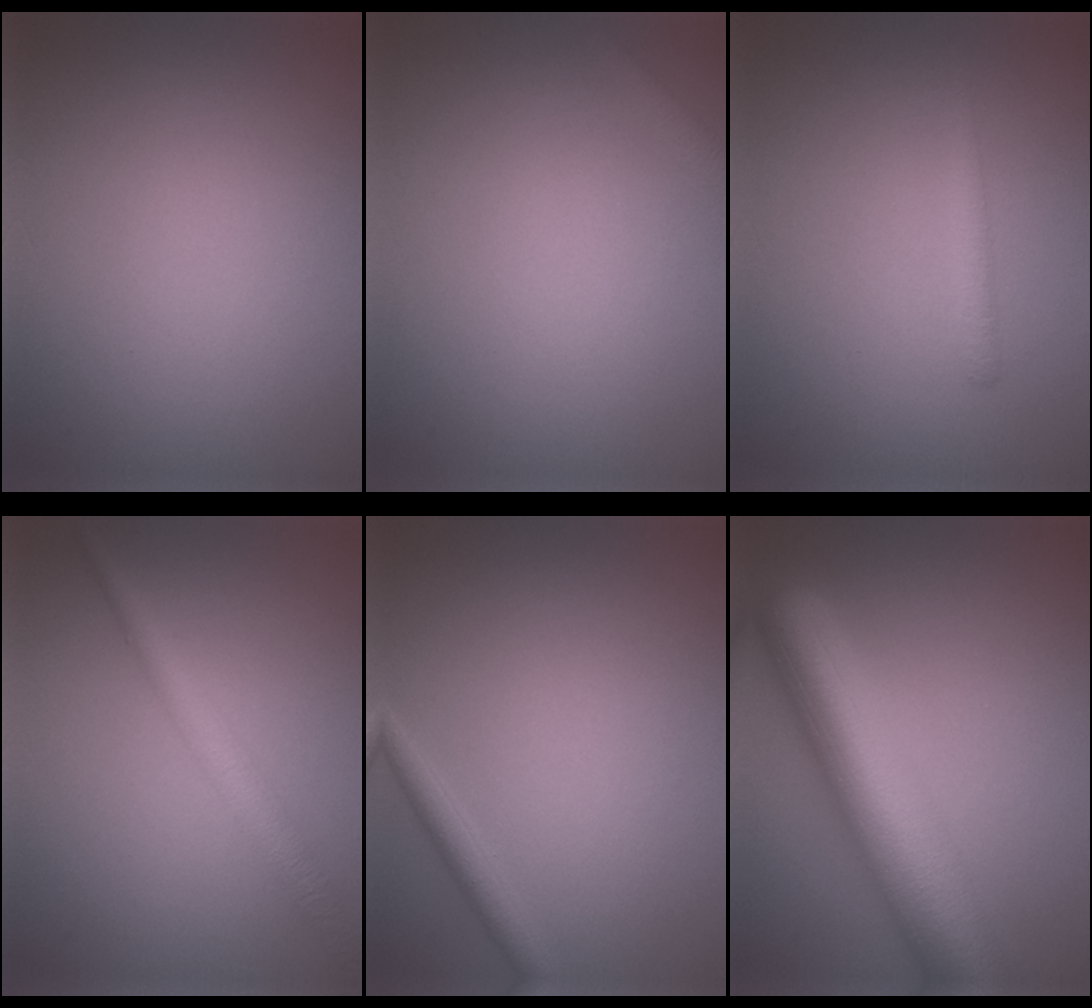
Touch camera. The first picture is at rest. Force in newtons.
{"total": 1.3, "press": 1.3, "slide": 0.1}
{"total": 1.3, "press": 1.3, "slide": 0.0}
{"total": 2.9, "press": 2.9, "slide": 0.1}
{"total": 1.6, "press": 1.6, "slide": 0.1}
{"total": 10.3, "press": 10.3, "slide": 0.4}